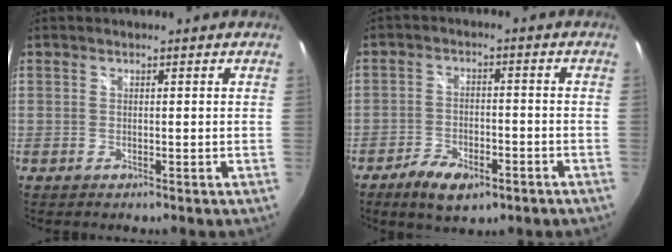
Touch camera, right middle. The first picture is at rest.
{"total": 8.7, "force": [-5.5, 3.9, 5.5], "torque": [-0.129, -0.013, -0.090]}